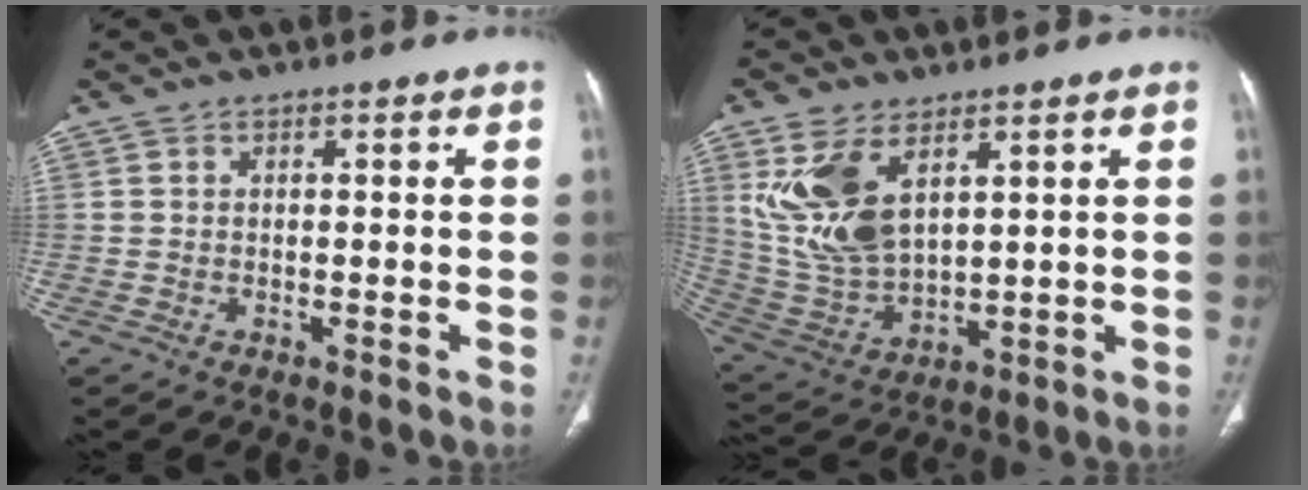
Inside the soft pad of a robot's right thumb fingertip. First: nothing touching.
{"total": 13.6, "force": [5.6, 7.2, 10.0], "torque": [-0.201, -0.022, 0.133]}